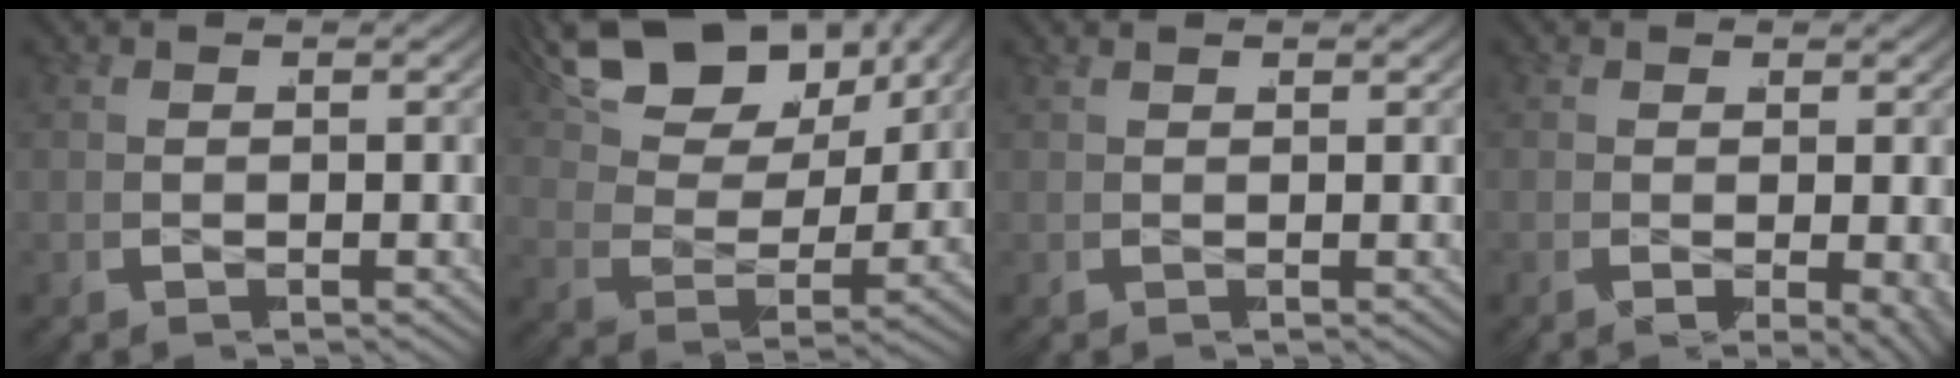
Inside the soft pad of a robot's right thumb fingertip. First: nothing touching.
{"total": 9.3, "force": [3.9, 5.7, 6.3], "torque": [-0.132, 0.007, 0.054]}
{"total": 0.7, "force": [0.6, -0.3, 0.0], "torque": [0.003, 0.001, 0.009]}
{"total": 3.3, "force": [-0.8, 1.5, 2.8], "torque": [-0.046, -0.019, -0.005]}